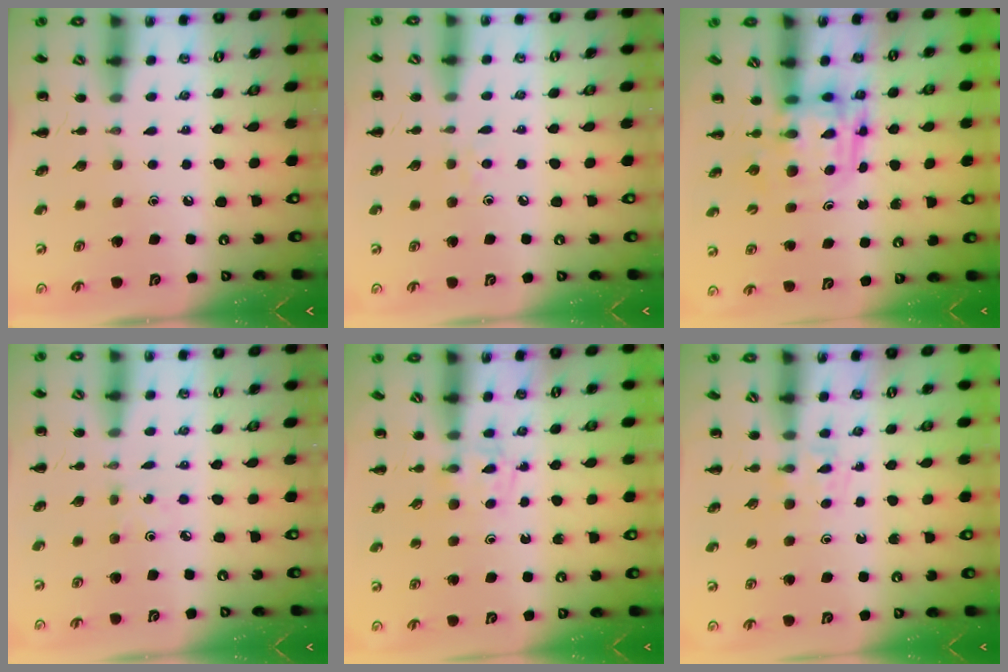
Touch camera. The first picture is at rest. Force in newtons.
{"total": 3.3, "press": 3.1, "slide": 1.3}
{"total": 3.9, "press": 3.8, "slide": 0.7}
{"total": 0.6, "press": 0.6, "slide": 0.2}
{"total": 2.3, "press": 2.0, "slide": 1.0}
{"total": 2.8, "press": 2.5, "slide": 1.1}